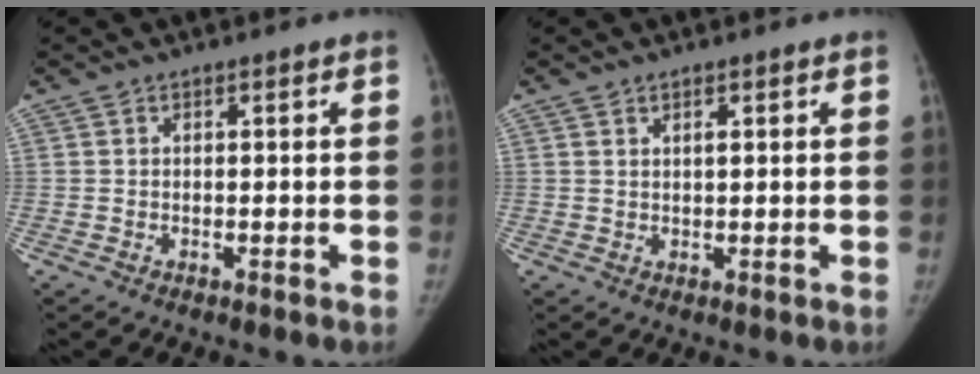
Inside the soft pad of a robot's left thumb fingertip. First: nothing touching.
{"total": 1.1, "force": [0.7, 0.4, 0.8], "torque": [-0.012, -0.003, 0.013]}